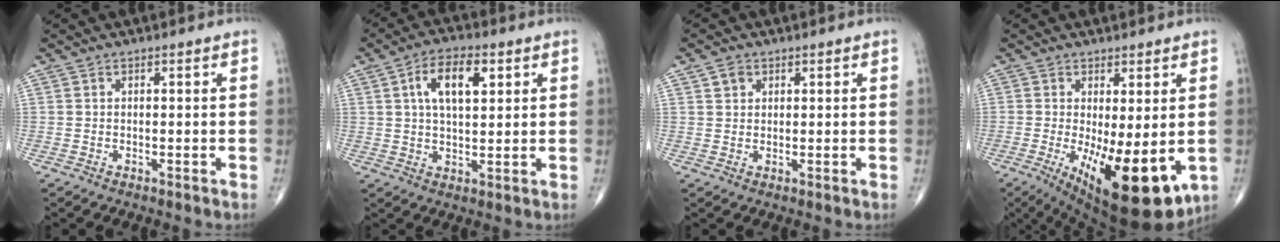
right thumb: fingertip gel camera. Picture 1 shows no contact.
{"total": 9.4, "force": [3.2, 4.4, 7.6], "torque": [-0.123, -0.002, 0.053]}
{"total": 2.3, "force": [1.1, 1.8, 0.9], "torque": [-0.006, -0.004, 0.017]}
{"total": 15.8, "force": [-3.4, 5.6, 14.4], "torque": [-0.206, -0.034, -0.031]}